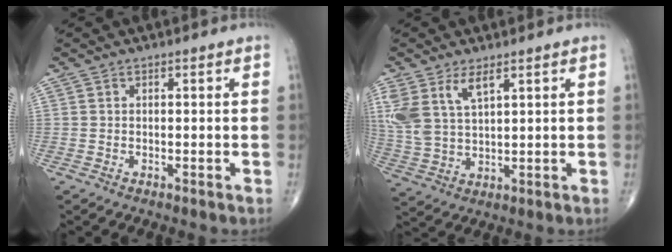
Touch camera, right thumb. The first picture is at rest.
{"total": 9.2, "force": [4.7, 4.3, 6.7], "torque": [-0.152, -0.010, 0.103]}